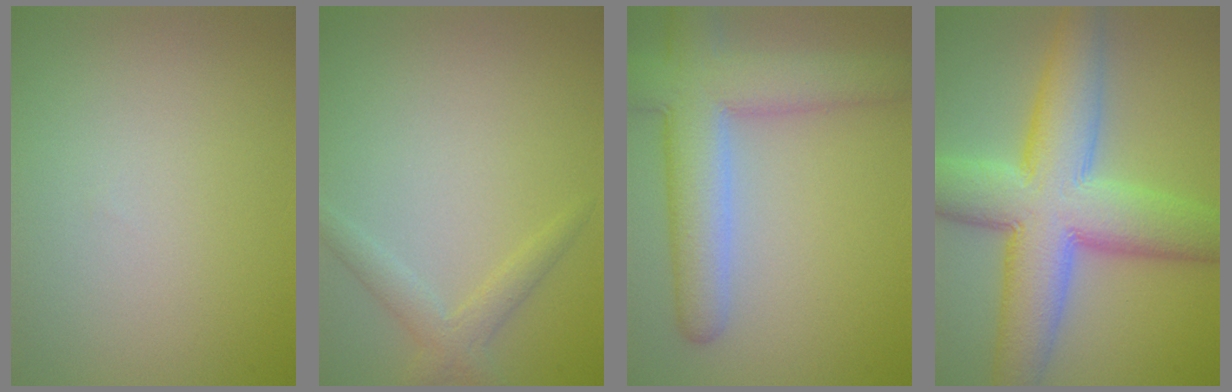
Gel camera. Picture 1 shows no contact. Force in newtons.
{"total": 2.0, "press": 2.0, "slide": 0.1}
{"total": 7.7, "press": 7.6, "slide": 0.6}
{"total": 11.5, "press": 11.5, "slide": 0.4}